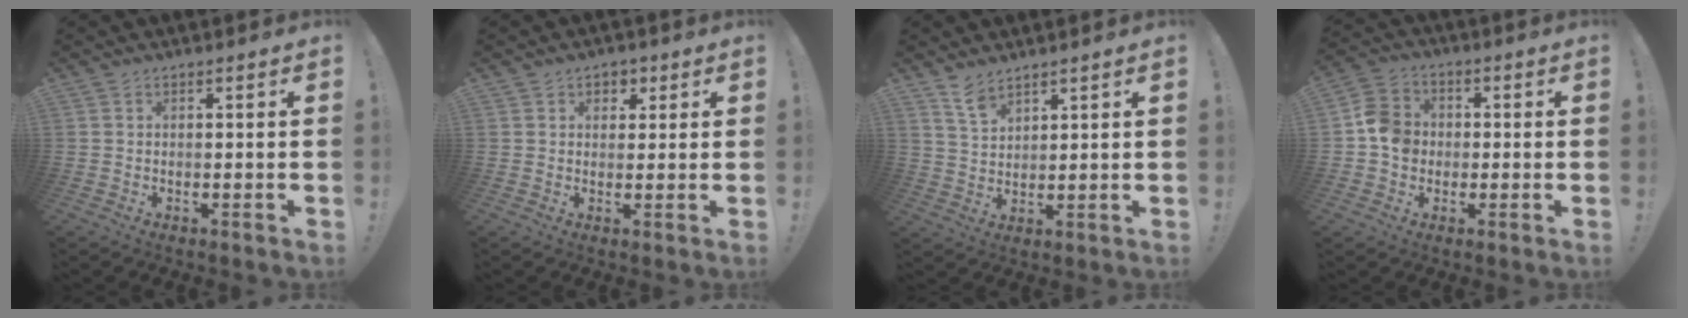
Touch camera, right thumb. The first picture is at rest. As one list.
[{"total": 3.6, "force": [1.4, 3.0, 1.3], "torque": [-0.006, 0.000, 0.021]}, {"total": 6.5, "force": [5.3, 3.0, 2.5], "torque": [-0.042, -0.034, 0.099]}, {"total": 9.5, "force": [-1.0, 8.3, 4.3], "torque": [-0.064, 0.017, -0.014]}]